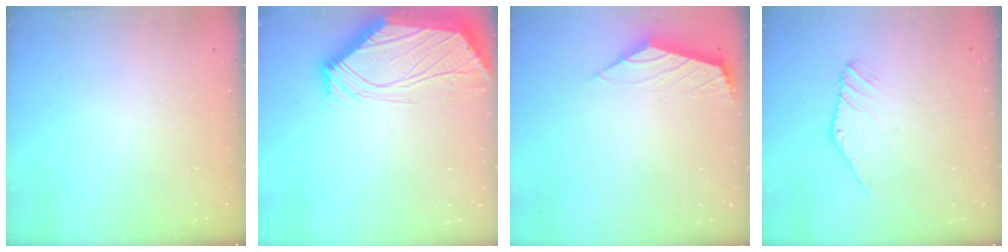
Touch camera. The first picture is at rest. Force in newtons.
{"total": 7.3, "press": 7.2, "slide": 0.9}
{"total": 2.2, "press": 2.1, "slide": 0.6}
{"total": 1.4, "press": 1.4, "slide": 0.1}